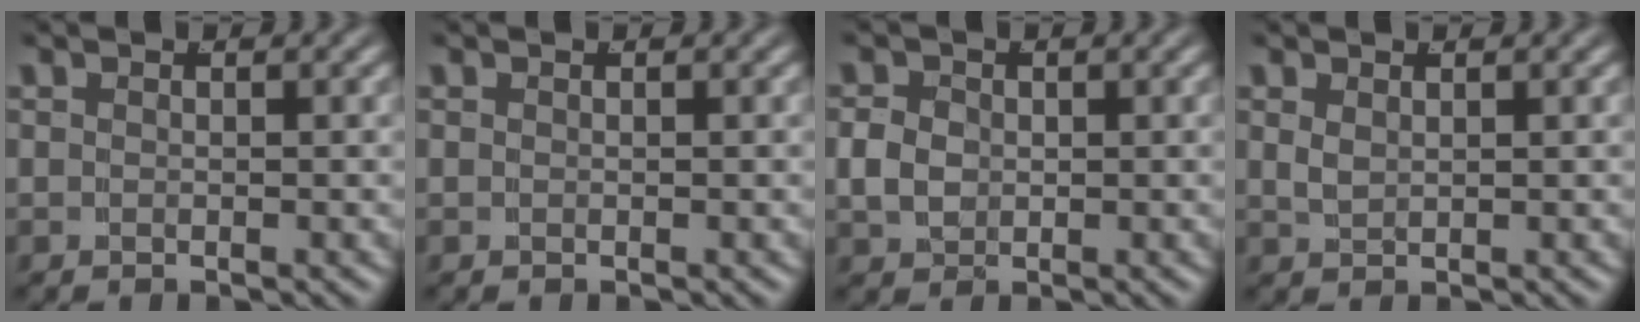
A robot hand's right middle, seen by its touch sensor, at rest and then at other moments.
{"total": 0.0}
{"total": 2.5, "force": [-0.1, 2.1, 1.3], "torque": [-0.035, -0.009, 0.008]}
{"total": 0.8, "force": [0.7, 0.0, 0.4], "torque": [-0.011, -0.009, 0.027]}